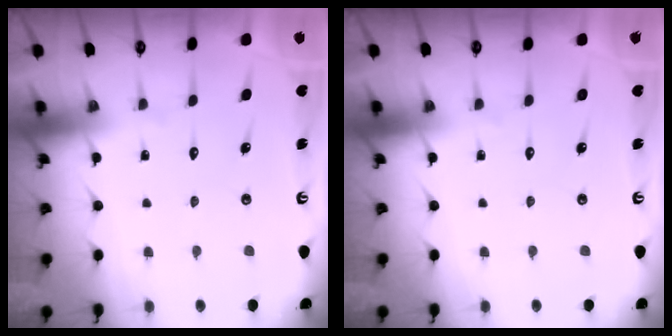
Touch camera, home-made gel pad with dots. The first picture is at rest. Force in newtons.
{"total": 0.0}